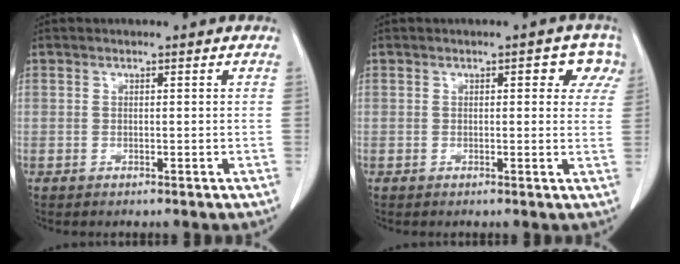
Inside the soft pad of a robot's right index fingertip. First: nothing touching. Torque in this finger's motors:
{"motor_torque": [0.31, 0.32, 0.07, 0.00]}